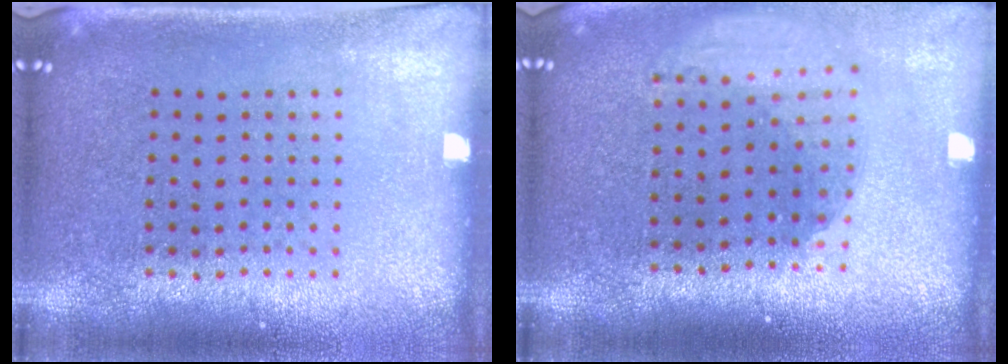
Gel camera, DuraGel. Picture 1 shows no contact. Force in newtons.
{"total": 1.9, "press": 1.5, "slide": 1.3}